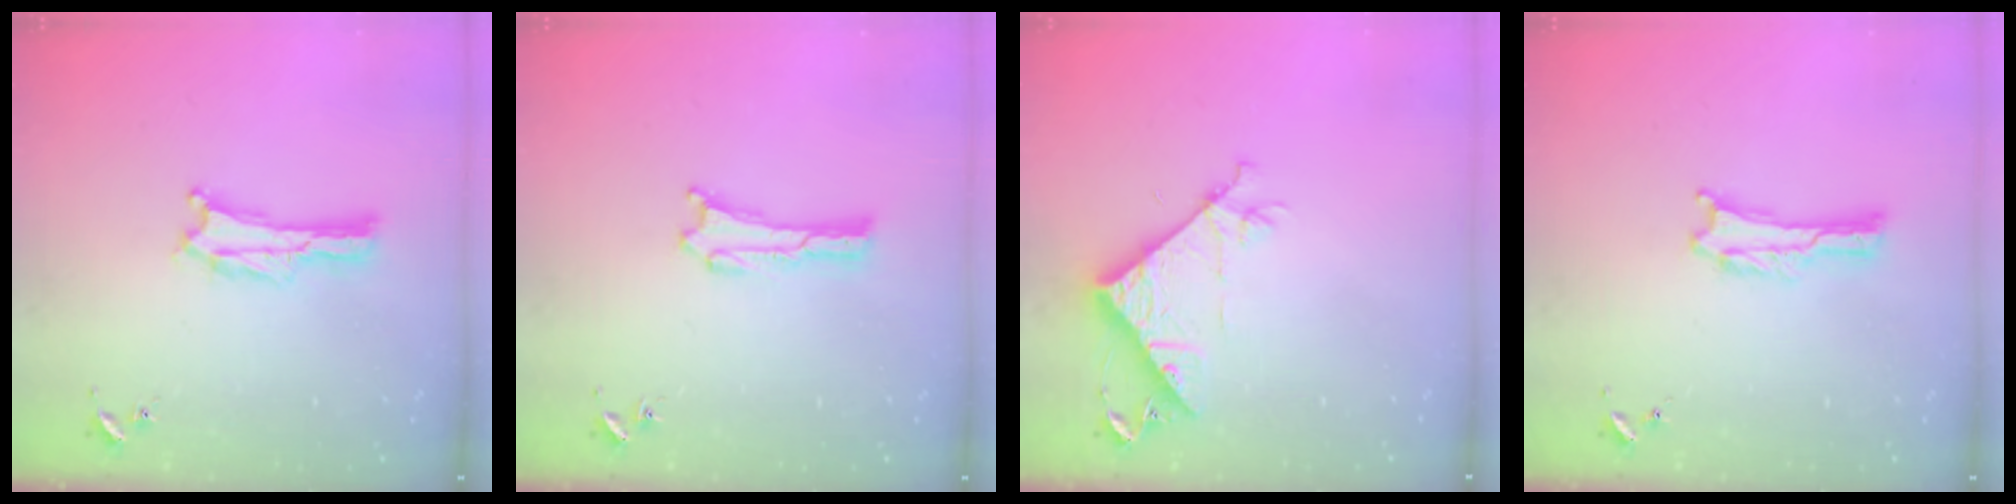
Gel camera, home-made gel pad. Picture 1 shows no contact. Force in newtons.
{"total": 0.0}
{"total": 8.3, "press": 8.3, "slide": 0.8}
{"total": 0.0}